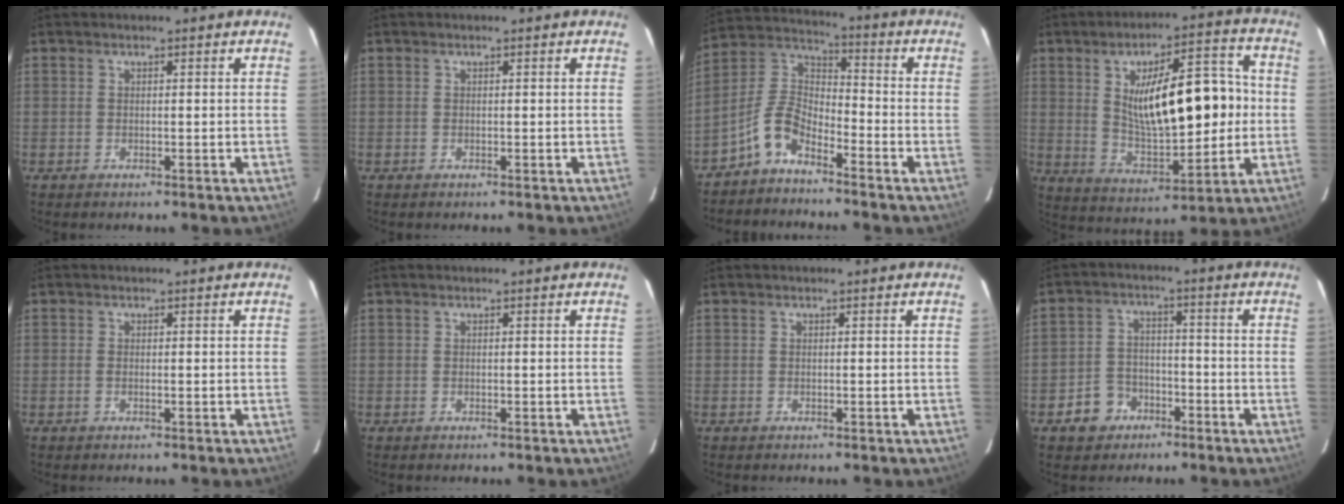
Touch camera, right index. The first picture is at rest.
{"total": 0.0}
{"total": 7.1, "force": [-5.2, 2.8, 4.0], "torque": [-0.093, 0.024, -0.111]}
{"total": 16.8, "force": [1.6, 5.5, 15.8], "torque": [-0.250, 0.021, 0.035]}
{"total": 0.6, "force": [-0.1, 0.2, 0.6], "torque": [-0.014, -0.001, -0.001]}
{"total": 0.0}
{"total": 0.0}
{"total": 5.9, "force": [-3.1, 4.8, 1.4], "torque": [-0.029, 0.015, -0.047]}